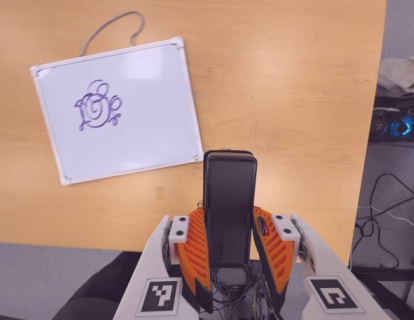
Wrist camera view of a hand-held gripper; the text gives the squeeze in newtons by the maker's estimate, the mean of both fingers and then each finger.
{"total": 4.2, "left": 2.6, "right": 5.8}